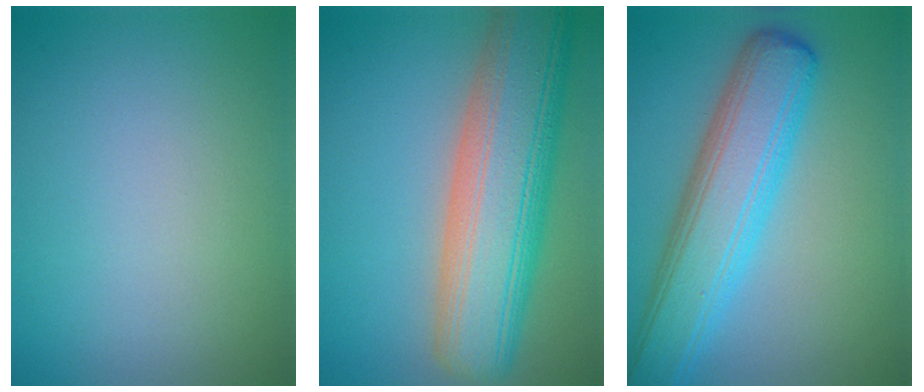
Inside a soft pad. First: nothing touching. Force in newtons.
{"total": 12.1, "press": 12.0, "slide": 1.3}
{"total": 8.0, "press": 8.0, "slide": 0.2}